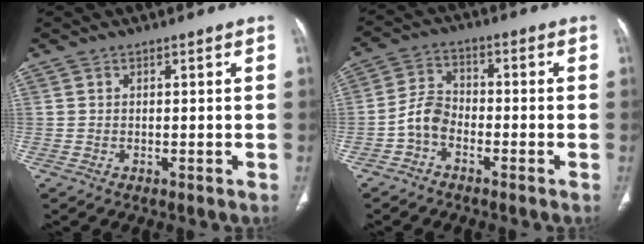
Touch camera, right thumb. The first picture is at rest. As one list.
[{"total": 5.2, "force": [-2.5, 3.3, 3.1], "torque": [-0.055, 0.023, -0.060]}]